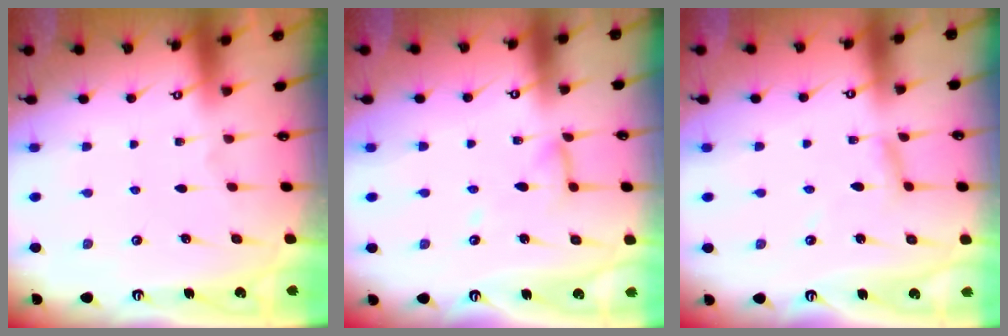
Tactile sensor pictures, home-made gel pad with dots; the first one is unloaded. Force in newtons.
{"total": 7.0, "press": 7.0, "slide": 0.5}
{"total": 4.1, "press": 4.1, "slide": 0.3}